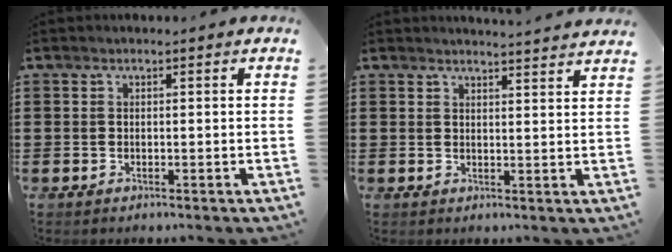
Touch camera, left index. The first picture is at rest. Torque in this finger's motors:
{"motor_torque": [1.07, -1.07, -0.10, -0.01]}